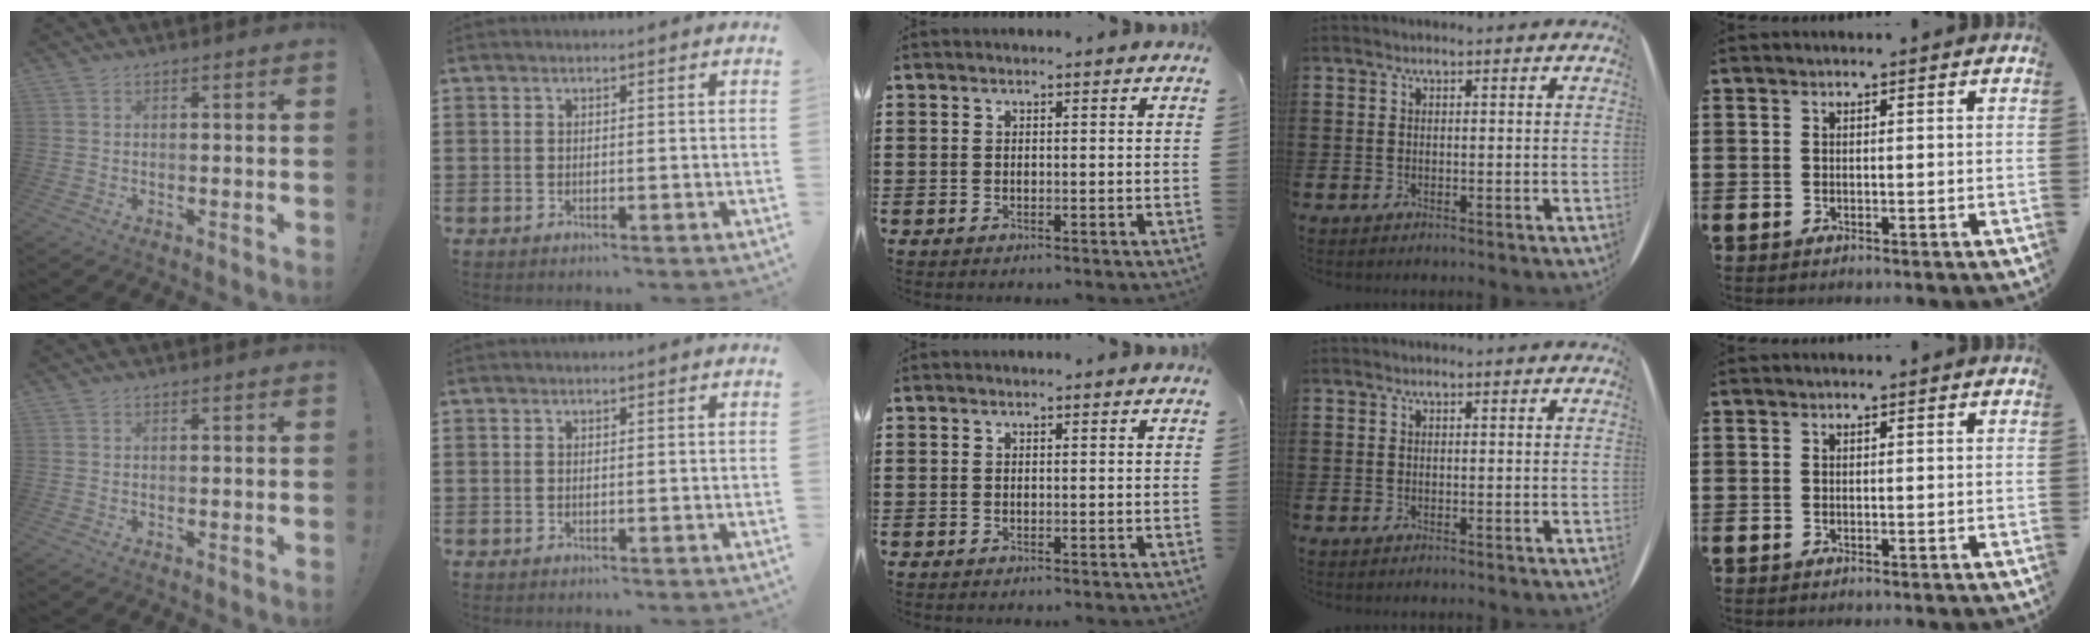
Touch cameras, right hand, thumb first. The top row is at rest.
{}